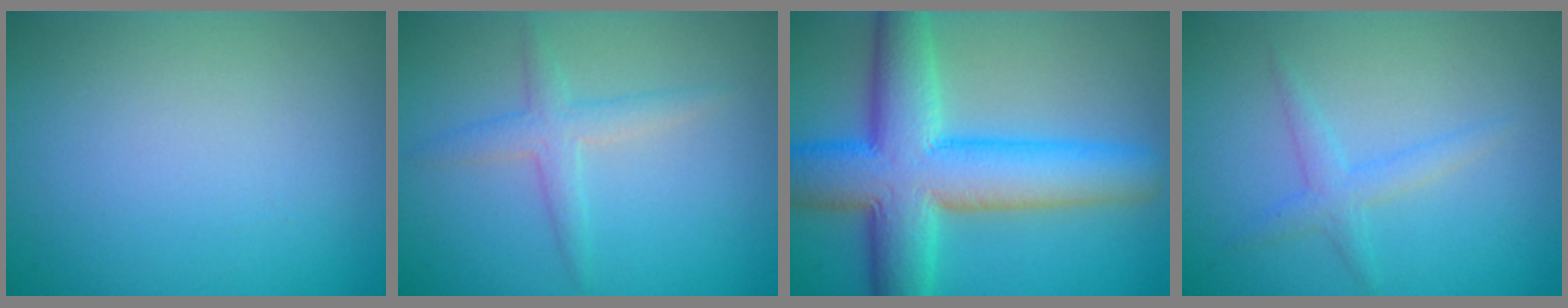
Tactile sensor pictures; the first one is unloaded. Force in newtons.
{"total": 2.3, "press": 2.3, "slide": 0.1}
{"total": 10.5, "press": 10.5, "slide": 0.3}
{"total": 1.8, "press": 1.8, "slide": 0.0}